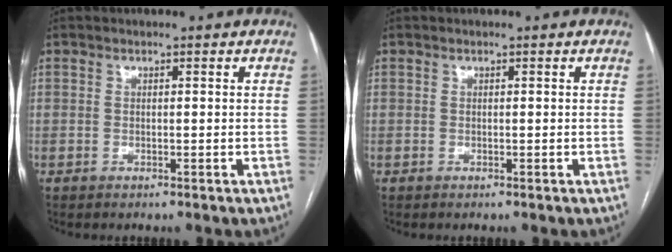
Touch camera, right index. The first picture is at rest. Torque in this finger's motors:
{"motor_torque": [0.04, 0.02, -0.02, 0.00]}